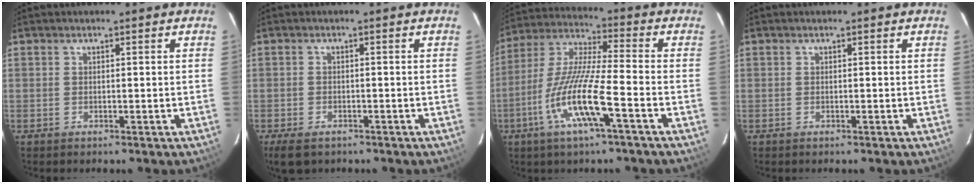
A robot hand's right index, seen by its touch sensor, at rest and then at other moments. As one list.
[{"total": 5.1, "force": [-3.5, 2.7, 2.6], "torque": [-0.061, -0.013, -0.058]}, {"total": 13.5, "force": [-5.6, 0.7, 12.2], "torque": [-0.251, -0.007, -0.114]}, {"total": 0.0}]